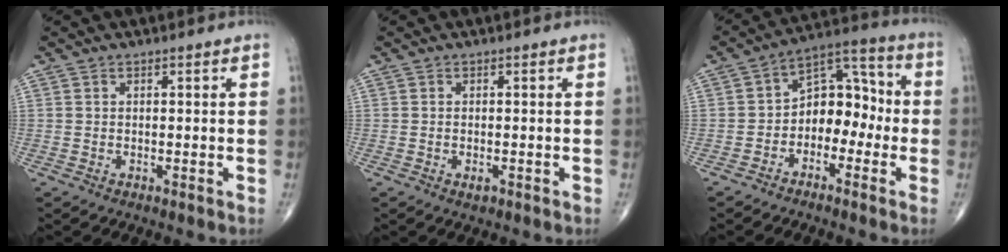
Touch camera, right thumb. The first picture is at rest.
{"total": 1.2, "force": [-0.5, 0.6, 0.9], "torque": [-0.014, 0.000, -0.008]}
{"total": 10.3, "force": [-2.4, 7.1, 7.0], "torque": [-0.065, 0.050, -0.055]}